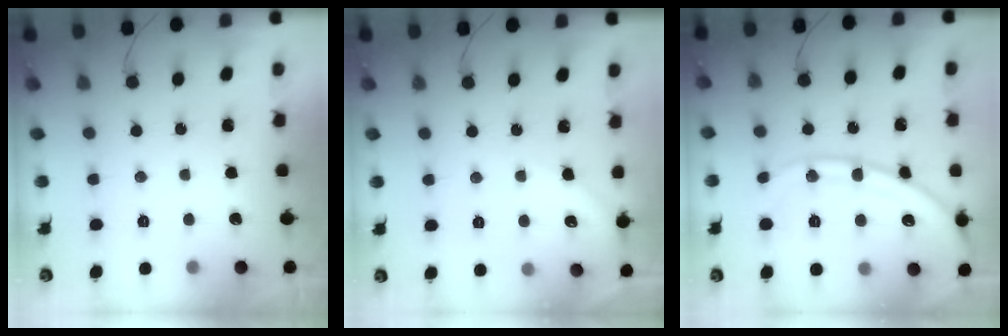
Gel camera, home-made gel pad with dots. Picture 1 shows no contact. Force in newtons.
{"total": 3.1, "press": 3.1, "slide": 0.5}
{"total": 15.9, "press": 15.8, "slide": 2.0}